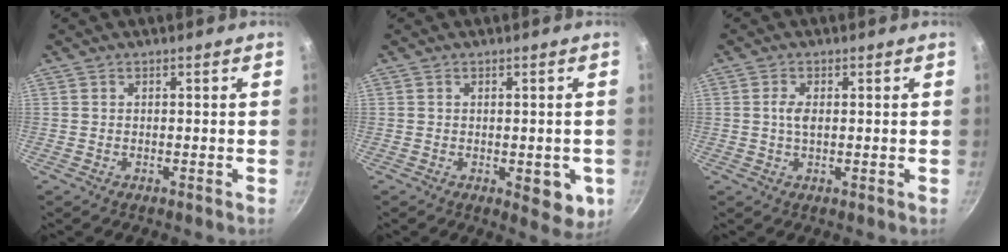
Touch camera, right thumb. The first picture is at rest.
{"total": 6.1, "force": [-1.7, 2.9, 5.1], "torque": [-0.041, -0.004, -0.016]}
{"total": 2.7, "force": [0.2, 1.3, 2.3], "torque": [-0.048, -0.001, 0.000]}